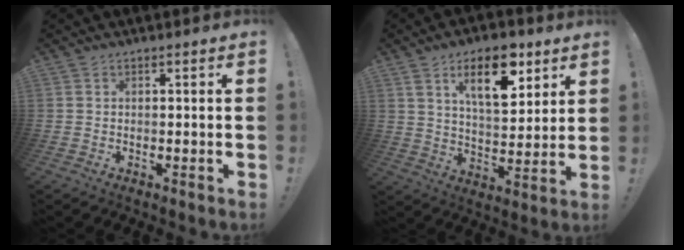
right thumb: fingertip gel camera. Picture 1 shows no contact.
{"total": 15.2, "force": [8.3, 6.5, 11.0], "torque": [-0.166, -0.027, 0.137]}